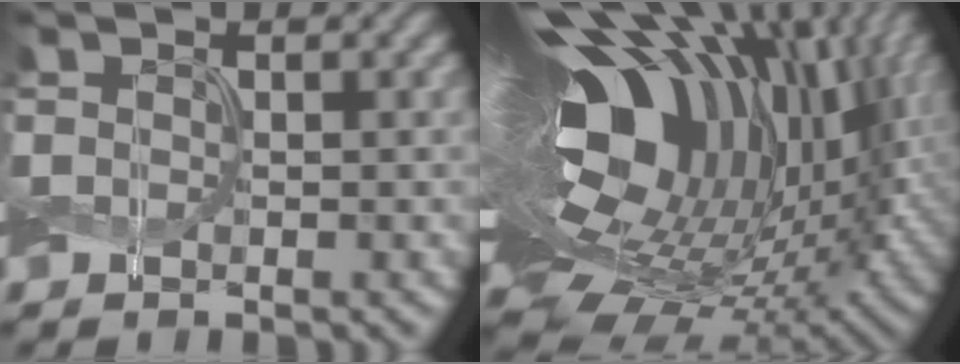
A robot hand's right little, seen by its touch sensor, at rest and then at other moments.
{"total": 21.3, "force": [4.9, 11.1, 17.4], "torque": [-0.287, 0.017, 0.072]}